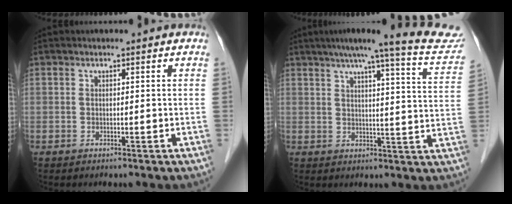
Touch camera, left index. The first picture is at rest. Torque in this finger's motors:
{"motor_torque": [0.85, -0.72, 0.17, 0.00]}